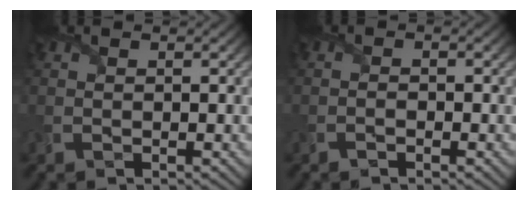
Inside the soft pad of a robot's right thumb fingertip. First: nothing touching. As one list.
[{"total": 0.8, "force": [-0.6, 0.2, 0.4], "torque": [-0.010, 0.001, -0.012]}]